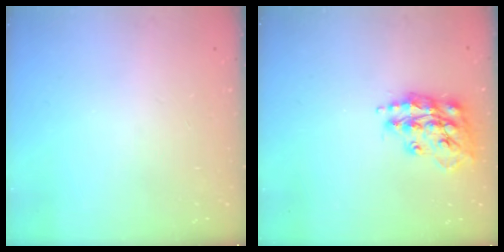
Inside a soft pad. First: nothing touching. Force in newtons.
{"total": 15.3, "press": 15.2, "slide": 1.4}